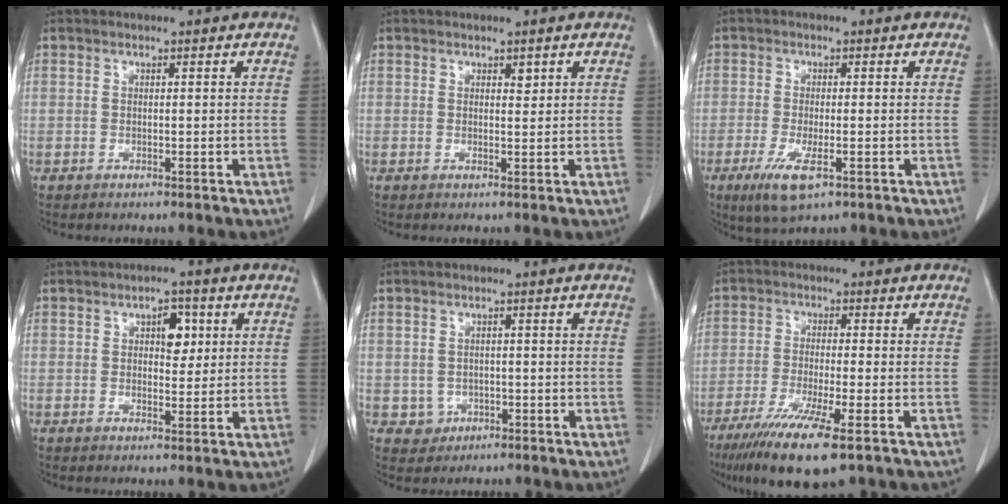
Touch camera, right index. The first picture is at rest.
{"total": 0.9, "force": [0.6, 0.4, 0.5], "torque": [-0.006, -0.005, 0.007]}
{"total": 6.0, "force": [-2.9, 1.4, 5.0], "torque": [-0.101, -0.017, -0.048]}
{"total": 4.0, "force": [1.3, 2.2, 3.1], "torque": [-0.044, 0.008, 0.019]}
{"total": 3.0, "force": [-0.8, 2.9, 0.3], "torque": [0.005, 0.009, -0.005]}
{"total": 10.8, "force": [-6.5, 0.8, 8.6], "torque": [-0.153, -0.030, -0.107]}